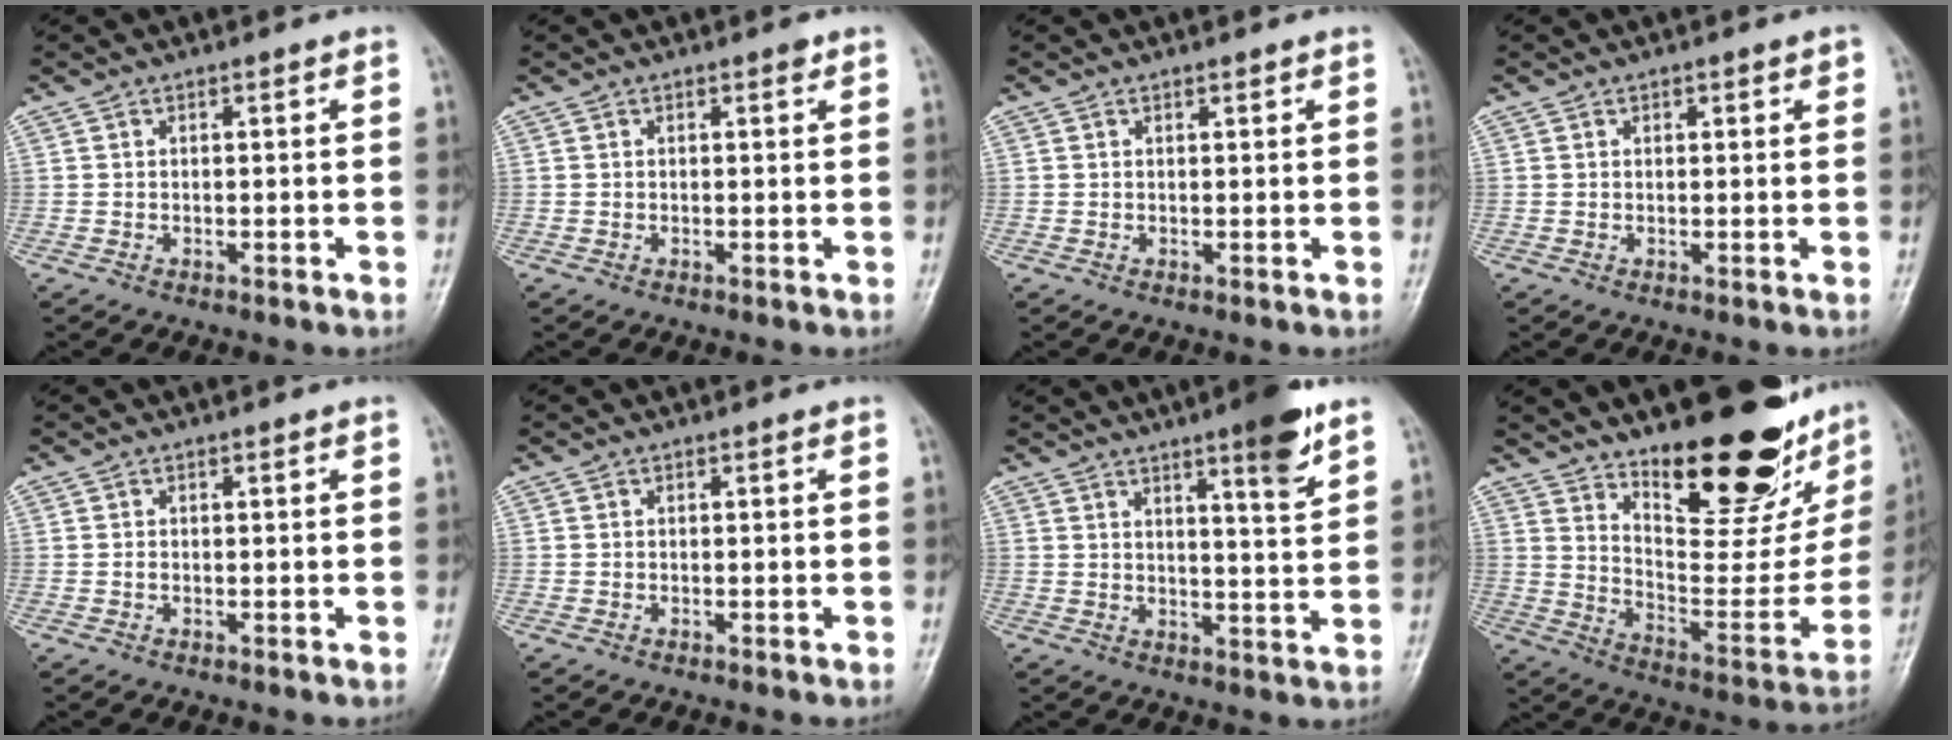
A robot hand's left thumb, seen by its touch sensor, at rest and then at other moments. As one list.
[{"total": 0.9, "force": [0.6, 0.3, 0.6], "torque": [-0.007, -0.002, 0.006]}, {"total": 0.7, "force": [0.6, 0.2, 0.4], "torque": [-0.007, -0.002, 0.008]}, {"total": 1.9, "force": [1.0, 0.8, 1.4], "torque": [-0.013, -0.002, 0.013]}, {"total": 0.7, "force": [0.2, 0.4, 0.5], "torque": [-0.007, 0.005, 0.004]}, {"total": 0.0}, {"total": 8.9, "force": [5.6, 1.1, 6.9], "torque": [-0.091, -0.034, 0.078]}, {"total": 27.9, "force": [18.5, 9.7, 18.4], "torque": [-0.224, -0.107, 0.285]}]